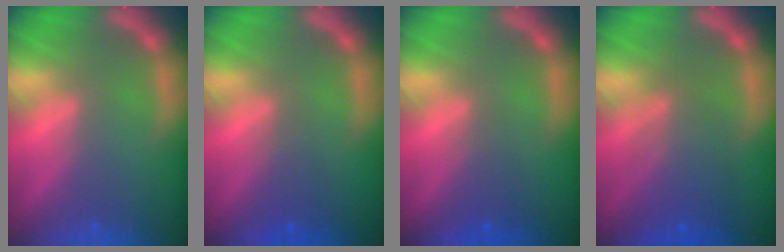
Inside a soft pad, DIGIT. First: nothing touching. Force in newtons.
{"total": 2.0}
{"total": 2.0}
{"total": 5.6}